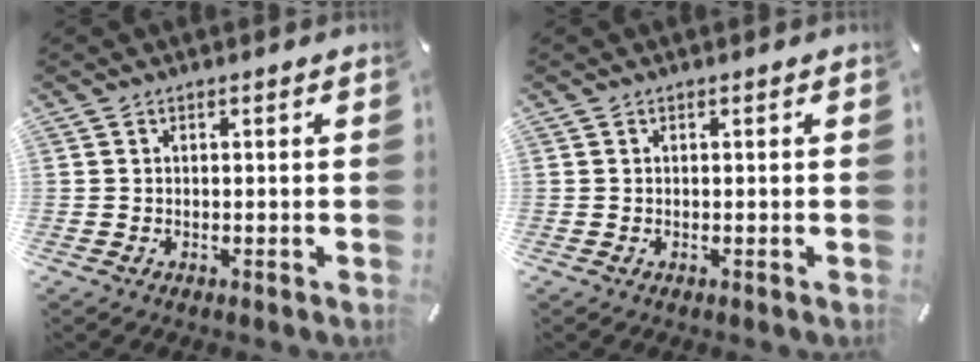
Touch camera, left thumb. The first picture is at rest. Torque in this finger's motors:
{"motor_torque": [0.00, 0.00, -0.11, 0.18, 0.00]}